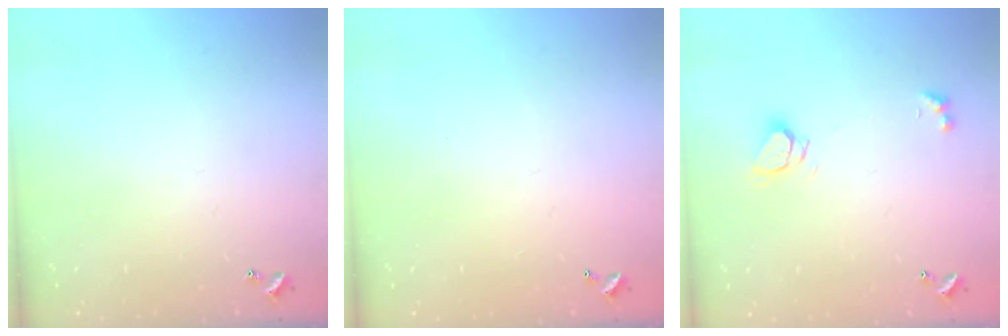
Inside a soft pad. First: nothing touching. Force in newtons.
{"total": 2.9, "press": 2.9, "slide": 0.1}
{"total": 2.9, "press": 2.9, "slide": 0.2}